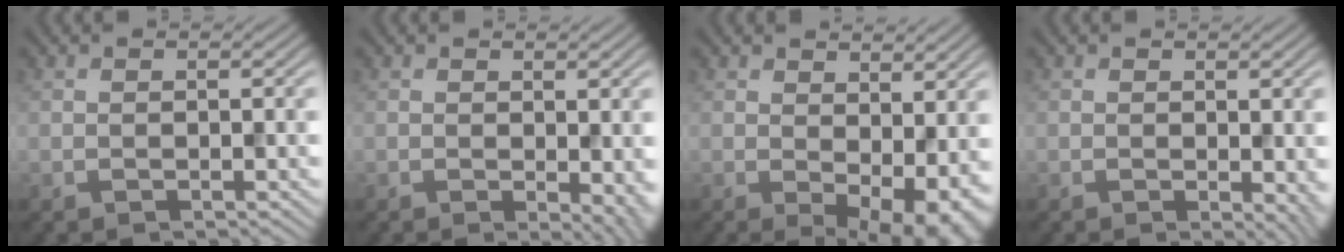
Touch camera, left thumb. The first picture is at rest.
{"total": 3.0, "force": [-0.3, 1.2, 2.7], "torque": [-0.031, -0.009, -0.002]}
{"total": 7.5, "force": [0.4, 4.1, 6.3], "torque": [-0.086, -0.018, 0.020]}
{"total": 2.2, "force": [-0.1, 0.8, 2.0], "torque": [-0.022, -0.008, 0.001]}